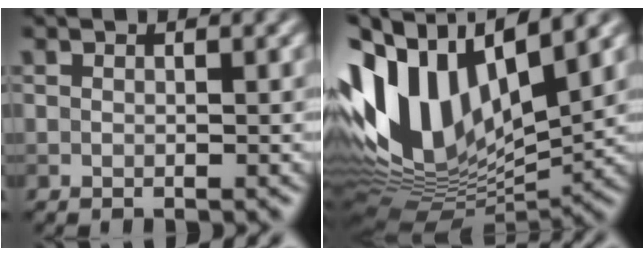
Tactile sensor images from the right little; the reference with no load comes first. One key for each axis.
{"total": 13.4, "fx": 2.4, "fy": 7.3, "fz": 11.0, "tx": -0.235, "ty": 0.002, "tz": 0.039}